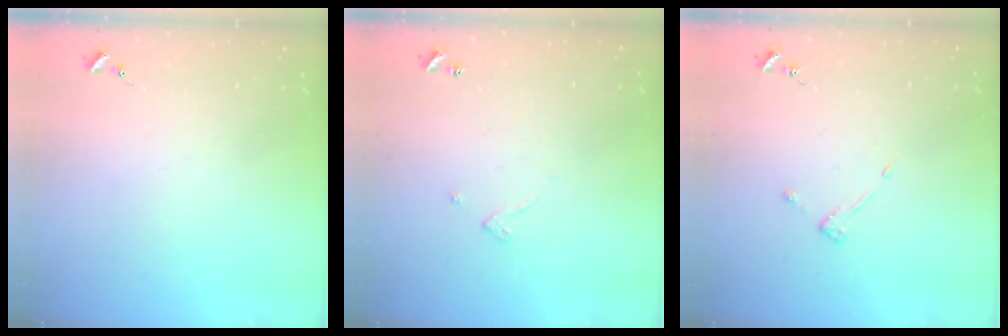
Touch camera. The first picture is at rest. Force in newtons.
{"total": 2.6, "press": 2.6, "slide": 0.2}
{"total": 3.6, "press": 3.5, "slide": 0.6}